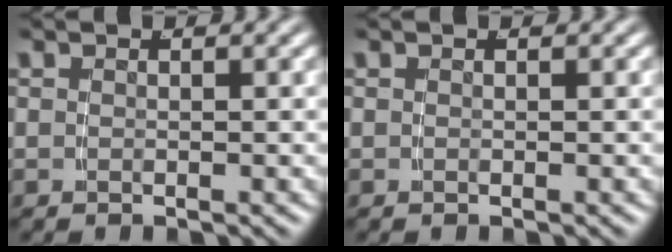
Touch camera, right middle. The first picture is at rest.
{"total": 0.0}